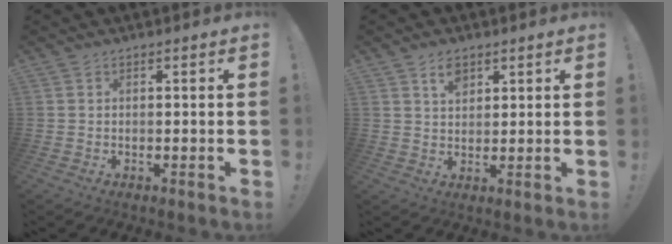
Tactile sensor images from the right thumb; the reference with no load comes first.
{"total": 4.8, "force": [2.8, 2.9, 2.7], "torque": [-0.033, -0.012, 0.048]}